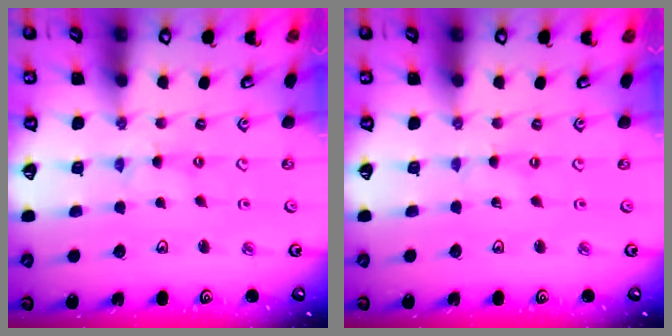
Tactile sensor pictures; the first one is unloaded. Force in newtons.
{"total": 0.0}